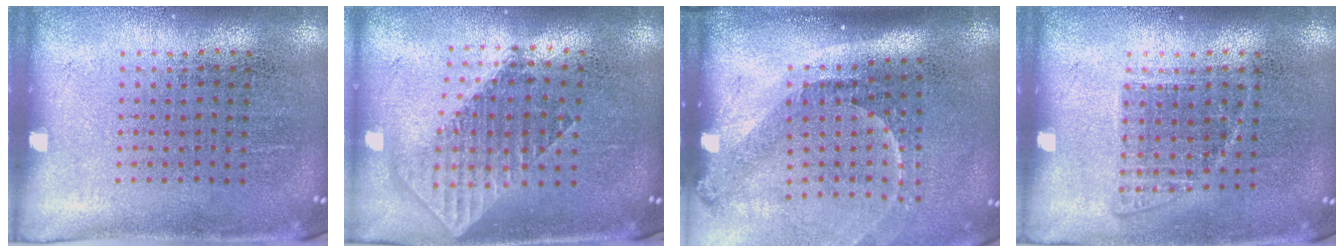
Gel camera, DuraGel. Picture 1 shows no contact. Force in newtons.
{"total": 1.9, "press": 1.5, "slide": 1.2}
{"total": 2.2, "press": 1.5, "slide": 1.6}
{"total": 1.0, "press": 0.9, "slide": 0.4}